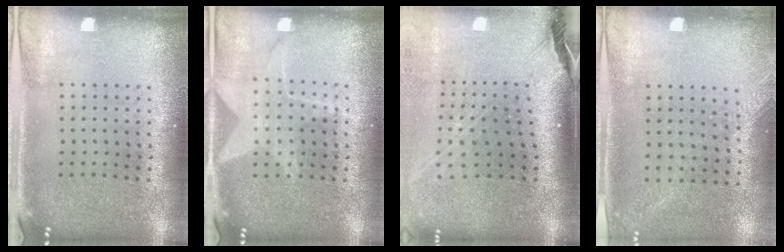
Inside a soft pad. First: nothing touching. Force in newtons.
{"total": 1.4, "press": 1.3, "slide": 0.4}
{"total": 2.8, "press": 2.0, "slide": 1.9}
{"total": 1.3, "press": 1.0, "slide": 0.8}